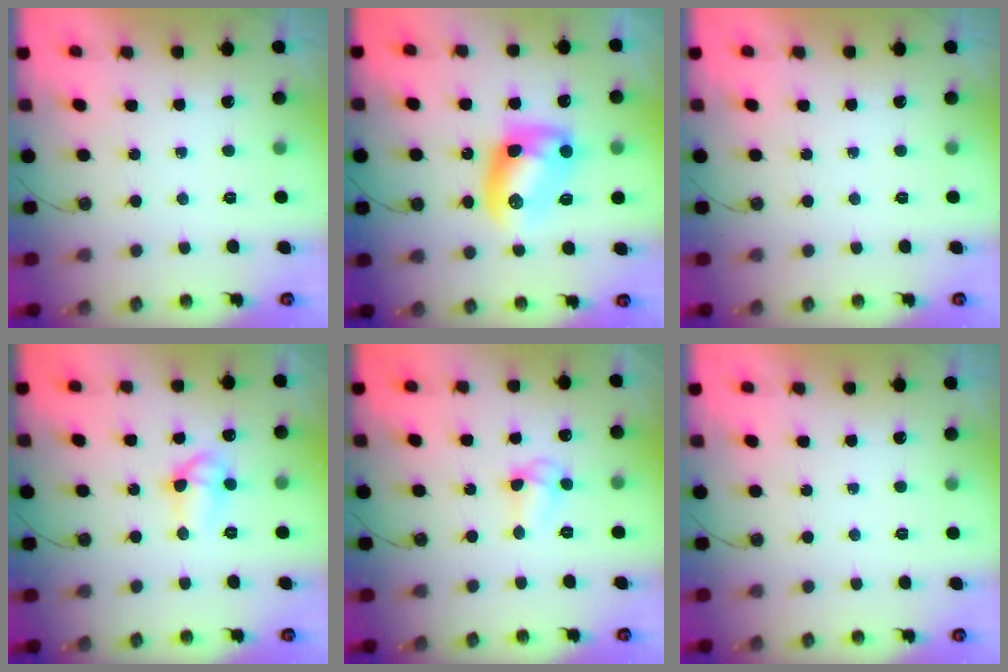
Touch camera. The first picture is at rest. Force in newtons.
{"total": 11.9, "press": 11.9, "slide": 0.4}
{"total": 0.0}
{"total": 8.2, "press": 8.2, "slide": 0.9}
{"total": 6.7, "press": 6.7, "slide": 0.6}
{"total": 0.0}